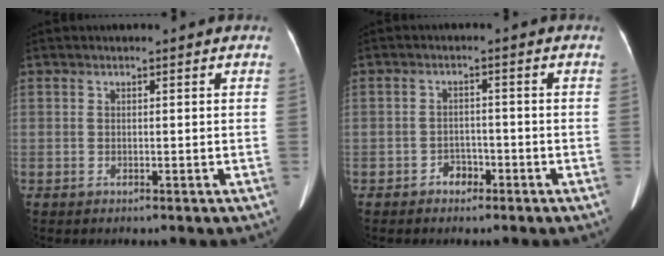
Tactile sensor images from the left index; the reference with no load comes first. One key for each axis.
{"total": 2.5, "fx": -1.7, "fy": 1.6, "fz": 0.9, "tx": -0.011, "ty": 0.007, "tz": -0.025}